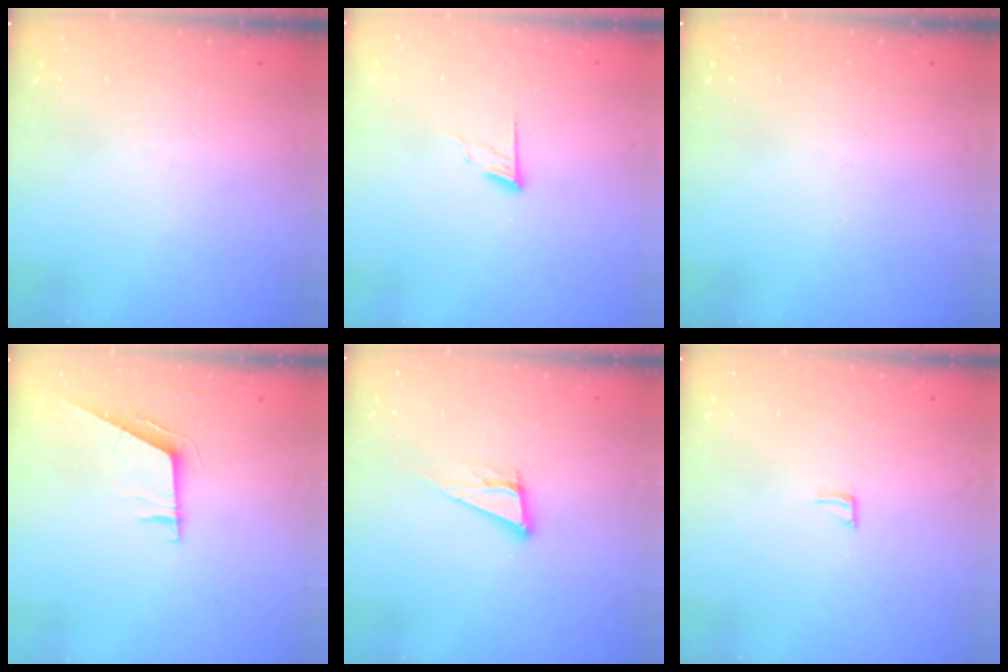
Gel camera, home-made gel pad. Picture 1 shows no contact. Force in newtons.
{"total": 5.7, "press": 5.7, "slide": 0.6}
{"total": 0.0}
{"total": 6.3, "press": 6.3, "slide": 0.7}
{"total": 8.6, "press": 8.3, "slide": 2.4}
{"total": 4.2, "press": 4.2, "slide": 0.4}